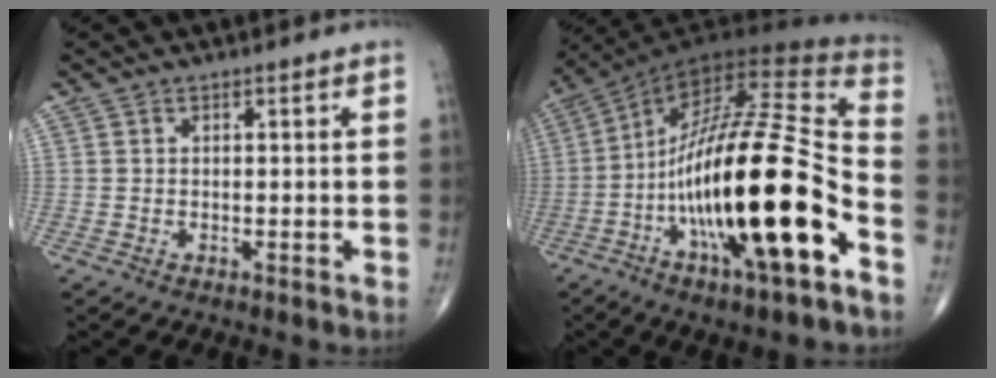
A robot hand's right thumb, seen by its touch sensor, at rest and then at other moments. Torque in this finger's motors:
{"motor_torque": [1.83, 3.18, 1.80, 0.75, 0.66]}